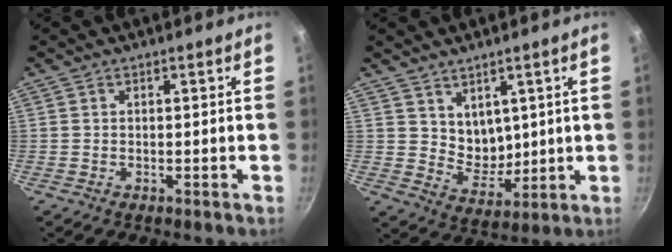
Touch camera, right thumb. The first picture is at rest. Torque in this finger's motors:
{"motor_torque": [-0.33, 0.31, 0.69, 0.32, 0.17]}